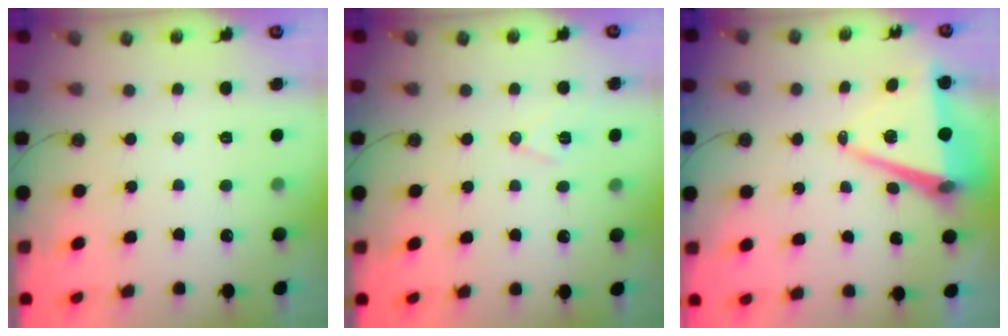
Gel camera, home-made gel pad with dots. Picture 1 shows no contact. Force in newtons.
{"total": 7.7, "press": 6.7, "slide": 3.8}
{"total": 10.2, "press": 9.4, "slide": 4.1}